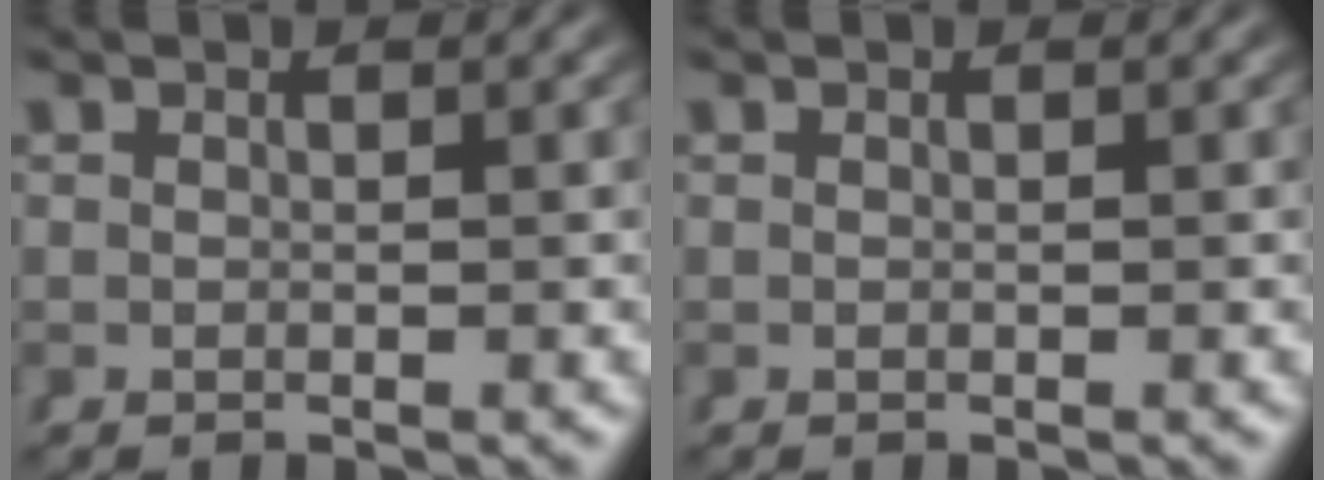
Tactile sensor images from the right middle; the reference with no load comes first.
{"total": 0.0}